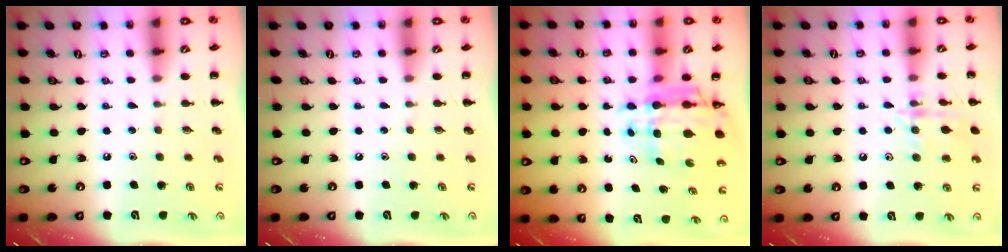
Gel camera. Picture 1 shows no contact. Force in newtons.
{"total": 0.0}
{"total": 9.6, "press": 9.1, "slide": 3.2}
{"total": 11.2, "press": 11.2, "slide": 0.6}